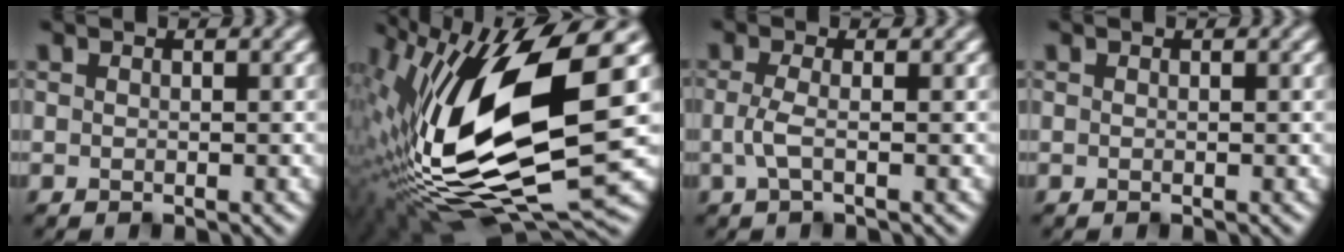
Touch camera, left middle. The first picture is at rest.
{"total": 18.5, "force": [1.6, 7.2, 16.9], "torque": [-0.330, -0.022, 0.032]}
{"total": 1.9, "force": [-0.3, 0.5, 1.8], "torque": [-0.043, -0.003, -0.010]}
{"total": 0.0}